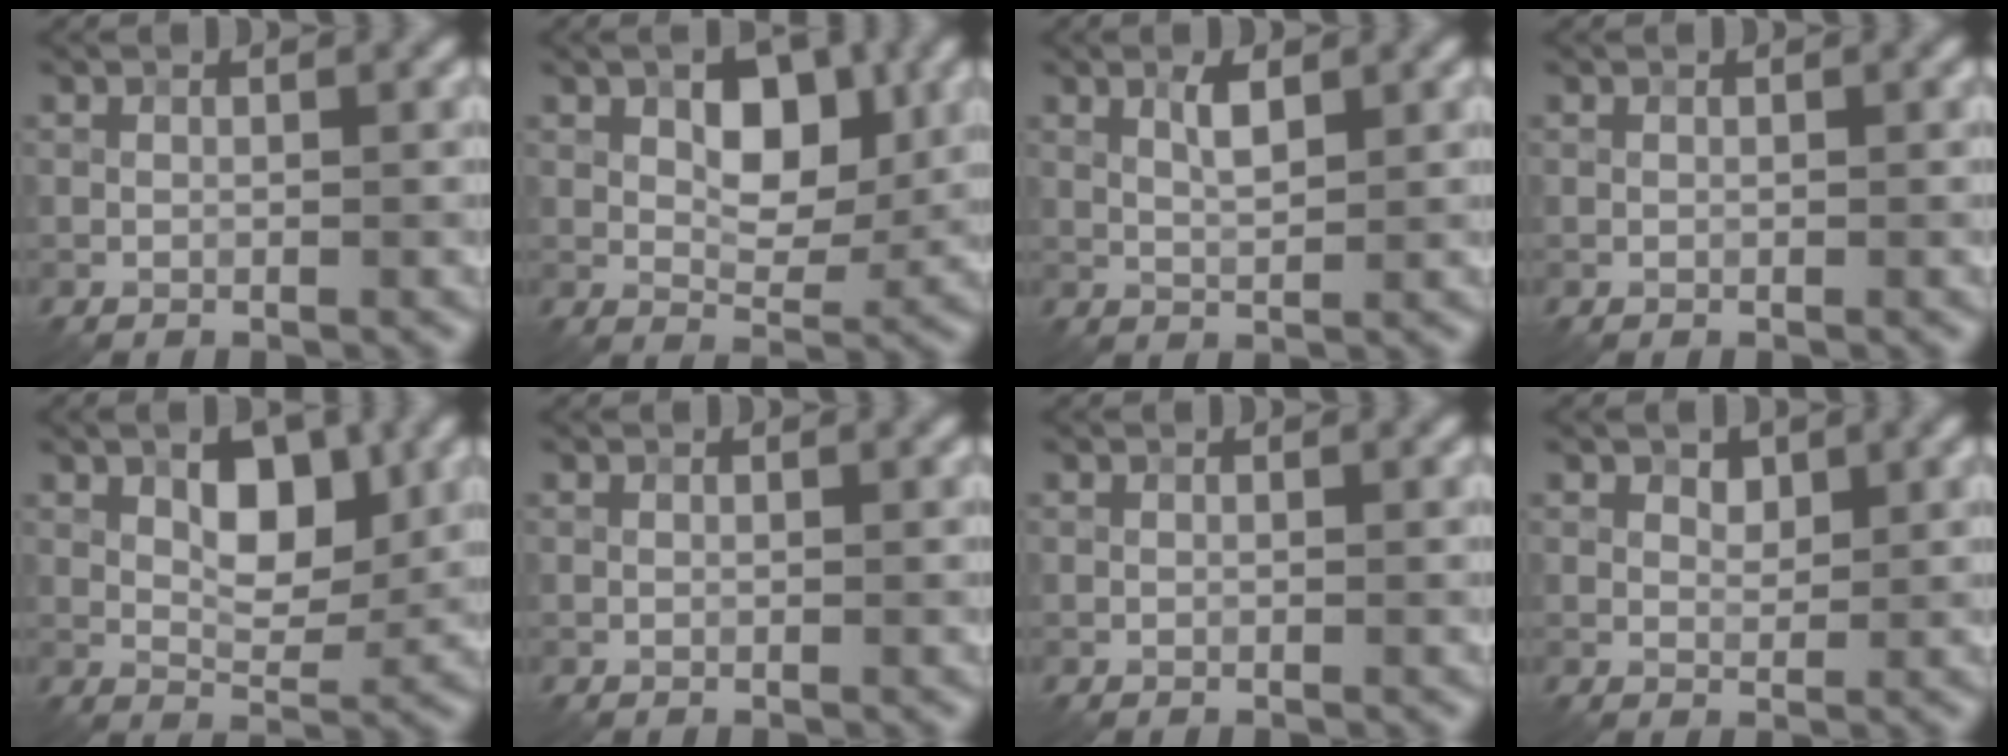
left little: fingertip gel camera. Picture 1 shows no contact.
{"total": 6.0, "force": [1.7, 3.4, 4.7], "torque": [-0.063, 0.001, 0.023]}
{"total": 2.1, "force": [0.9, 0.6, 1.7], "torque": [-0.037, 0.001, 0.017]}
{"total": 0.0}
{"total": 5.3, "force": [1.7, 2.7, 4.2], "torque": [-0.058, 0.001, 0.025]}
{"total": 0.0}
{"total": 0.0}
{"total": 1.3, "force": [0.8, 0.8, 0.6], "torque": [-0.007, -0.001, 0.015]}